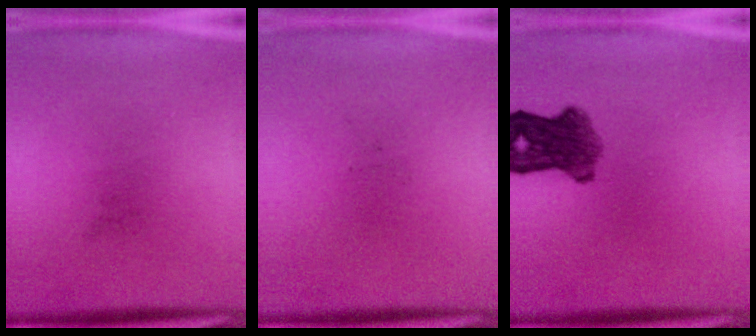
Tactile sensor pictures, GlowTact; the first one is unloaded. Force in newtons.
{"total": 0.0}
{"total": 6.9}